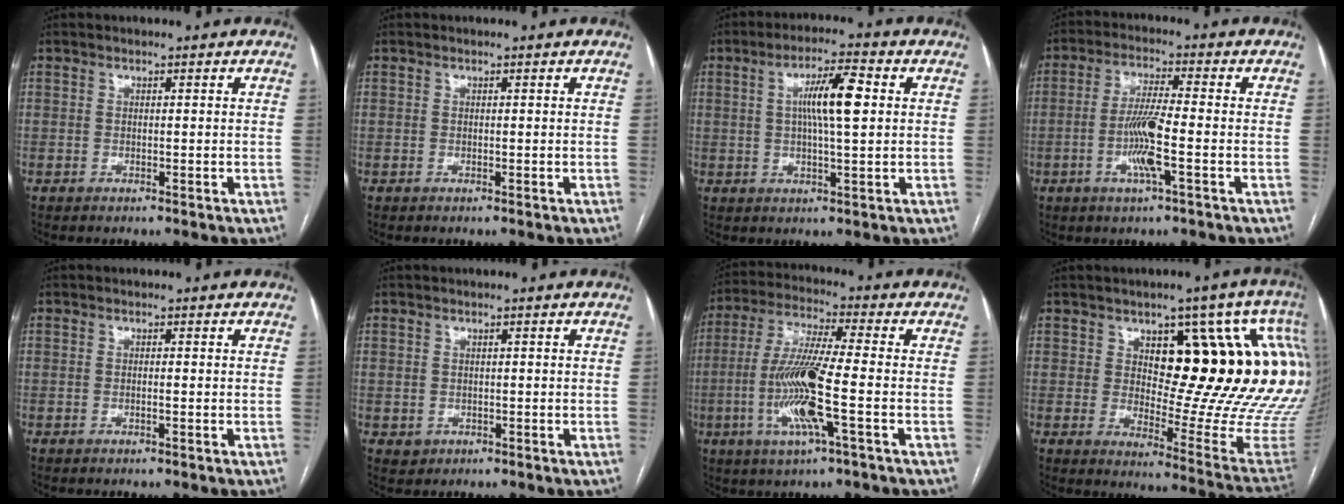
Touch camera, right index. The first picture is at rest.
{"total": 0.0}
{"total": 8.0, "force": [1.4, 0.9, 7.8], "torque": [-0.140, 0.010, 0.022]}
{"total": 7.5, "force": [-2.1, 0.0, 7.2], "torque": [-0.143, -0.004, -0.044]}
{"total": 0.6, "force": [-0.2, 0.0, 0.6], "torque": [-0.010, 0.001, -0.003]}
{"total": 1.8, "force": [-0.3, 1.8, 0.3], "torque": [0.000, 0.003, 0.003]}
{"total": 12.9, "force": [-3.2, 0.3, 12.5], "torque": [-0.261, -0.011, -0.068]}
{"total": 24.3, "force": [6.6, 7.0, 22.3], "torque": [-0.217, 0.029, 0.113]}